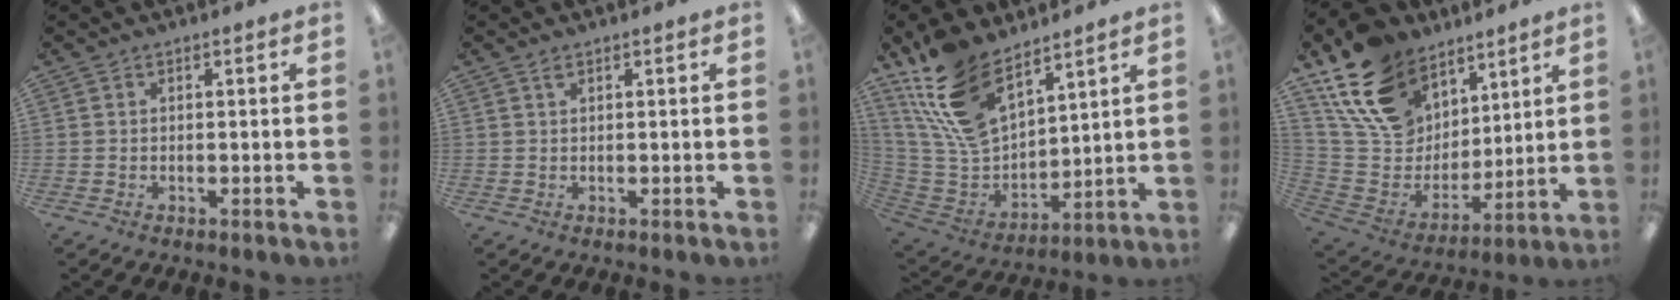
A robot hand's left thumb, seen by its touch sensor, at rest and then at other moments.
{"total": 0.9, "force": [0.6, 0.3, 0.5], "torque": [-0.014, 0.003, 0.011]}
{"total": 18.6, "force": [12.3, 9.5, 10.3], "torque": [-0.248, -0.054, 0.230]}
{"total": 20.5, "force": [12.3, 13.7, 8.9], "torque": [-0.181, -0.053, 0.238]}